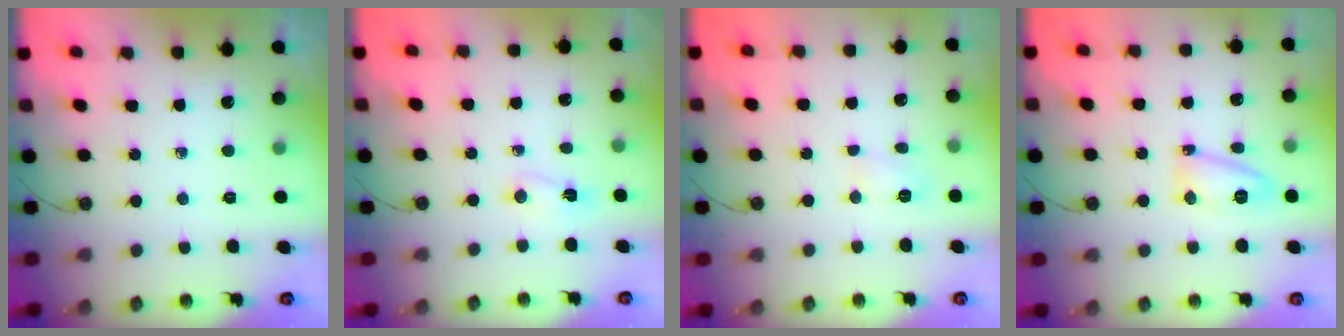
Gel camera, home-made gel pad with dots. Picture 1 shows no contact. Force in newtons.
{"total": 2.8, "press": 2.7, "slide": 0.5}
{"total": 3.8, "press": 3.8, "slide": 0.4}
{"total": 8.5, "press": 8.4, "slide": 0.9}